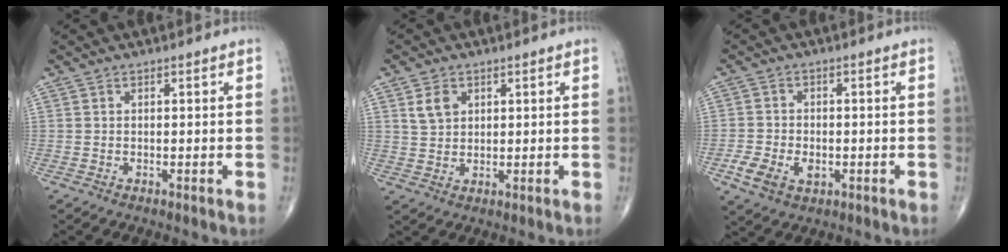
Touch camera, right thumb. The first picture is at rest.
{"total": 4.1, "force": [1.8, 3.0, 2.2], "torque": [-0.028, -0.007, 0.038]}
{"total": 6.9, "force": [-2.4, 4.8, 4.4], "torque": [-0.081, 0.011, -0.037]}